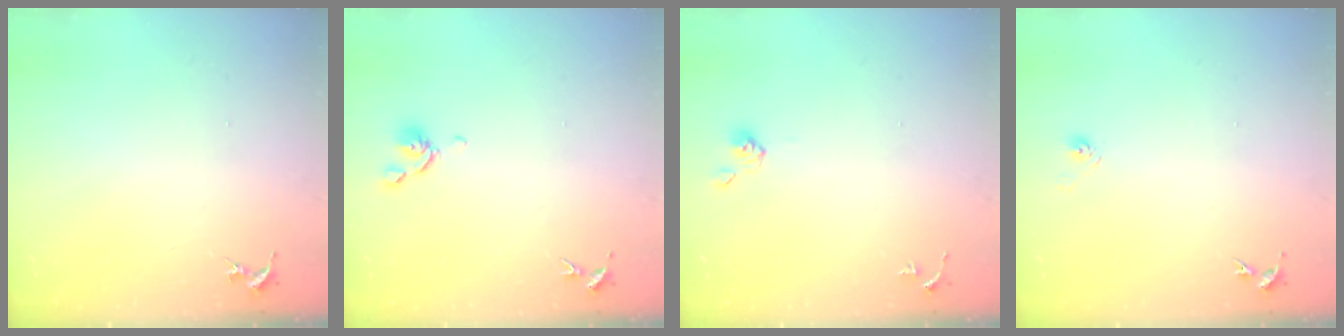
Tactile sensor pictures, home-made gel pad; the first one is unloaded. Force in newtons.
{"total": 6.7, "press": 6.6, "slide": 1.5}
{"total": 4.6, "press": 4.6, "slide": 0.7}
{"total": 2.9, "press": 2.6, "slide": 1.4}